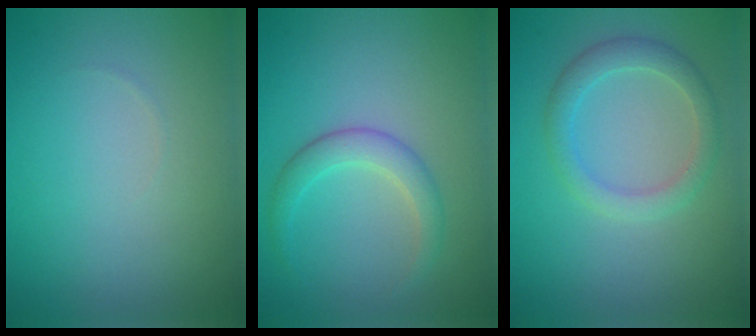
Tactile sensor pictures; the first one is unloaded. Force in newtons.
{"total": 2.5, "press": 2.5, "slide": 0.1}
{"total": 2.8, "press": 2.8, "slide": 0.1}